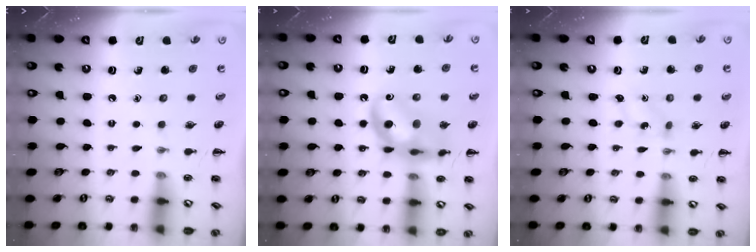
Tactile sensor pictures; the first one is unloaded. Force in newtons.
{"total": 13.2, "press": 12.9, "slide": 2.6}
{"total": 0.0}